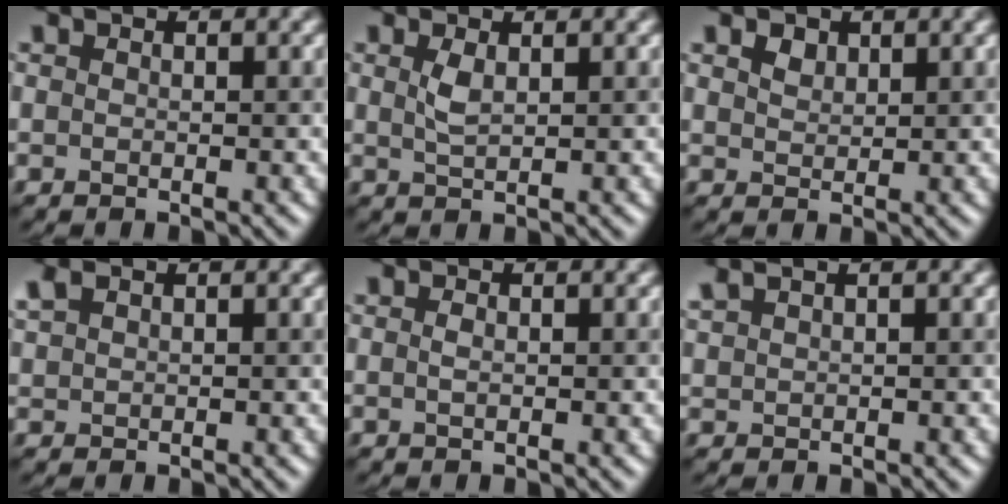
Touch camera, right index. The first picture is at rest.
{"total": 1.4, "force": [0.9, 0.5, 1.0], "torque": [-0.023, 0.006, 0.019]}
{"total": 1.6, "force": [1.3, 0.9, 0.2], "torque": [-0.002, 0.008, 0.025]}
{"total": 1.5, "force": [1.4, 0.5, 0.3], "torque": [-0.008, 0.012, 0.031]}
{"total": 0.5, "force": [0.4, 0.2, 0.3], "torque": [-0.005, 0.006, 0.007]}
{"total": 1.7, "force": [1.7, 0.3, 0.3], "torque": [-0.004, 0.012, 0.036]}